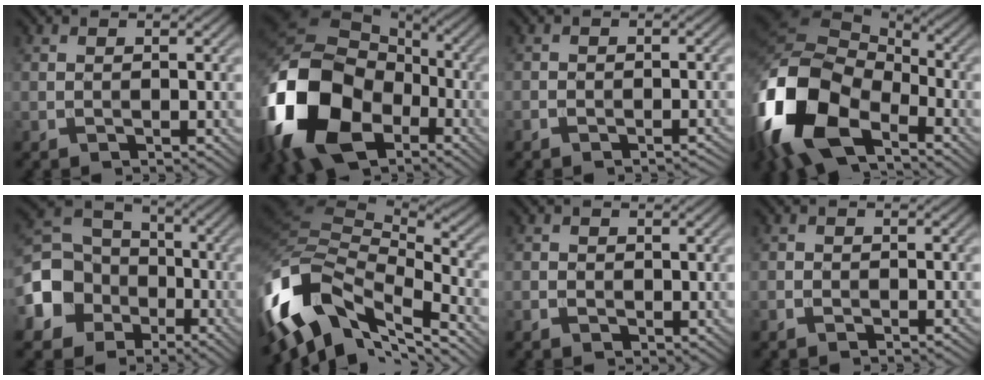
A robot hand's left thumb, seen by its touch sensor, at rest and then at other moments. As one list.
[{"total": 19.4, "force": [-7.0, 13.4, 12.1], "torque": [-0.302, -0.021, -0.141]}, {"total": 1.8, "force": [-1.5, 1.0, 0.5], "torque": [-0.001, 0.001, -0.021]}, {"total": 18.0, "force": [-7.2, 10.6, 12.7], "torque": [-0.329, -0.024, -0.134]}, {"total": 11.7, "force": [-3.9, 9.9, 4.9], "torque": [-0.143, -0.023, -0.100]}, {"total": 16.6, "force": [-6.8, 8.8, 12.3], "torque": [-0.304, -0.029, -0.116]}, {"total": 1.2, "force": [-0.1, 1.1, 0.4], "torque": [-0.010, -0.006, -0.003]}, {"total": 1.0, "force": [-0.7, 0.7, 0.2], "torque": [-0.005, -0.002, -0.015]}]